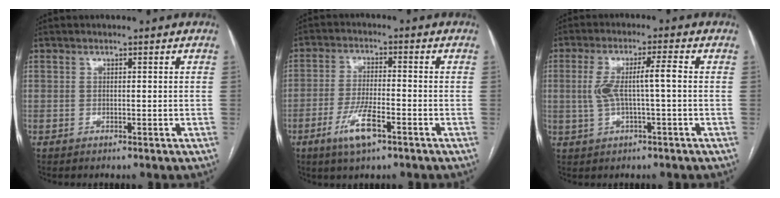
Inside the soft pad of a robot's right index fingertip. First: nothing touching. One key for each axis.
{"total": 6.8, "fx": -3.7, "fy": 1.4, "fz": 5.6, "tx": -0.114, "ty": -0.008, "tz": -0.063}
{"total": 6.2, "fx": 0.1, "fy": 0.6, "fz": 6.1, "tx": -0.125, "ty": 0.022, "tz": 0.006}